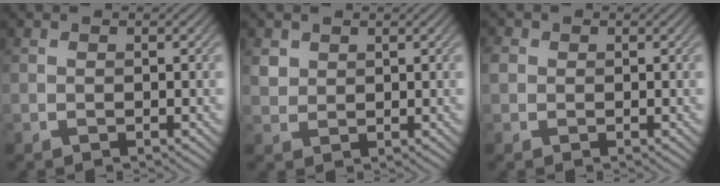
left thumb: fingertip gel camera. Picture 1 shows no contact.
{"total": 2.0, "force": [1.3, 1.4, 0.5], "torque": [-0.016, -0.001, 0.026]}
{"total": 1.6, "force": [0.2, 1.5, 0.6], "torque": [-0.016, 0.001, -0.001]}